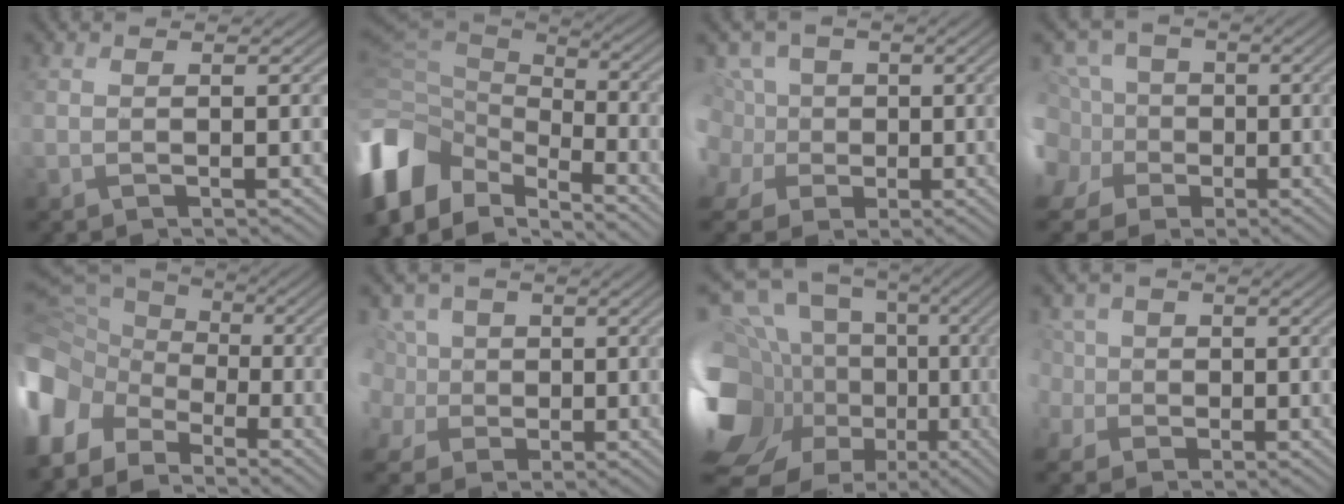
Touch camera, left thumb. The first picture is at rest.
{"total": 14.0, "force": [-6.5, 8.8, 8.7], "torque": [-0.259, -0.018, -0.116]}
{"total": 8.3, "force": [0.2, 7.3, 3.9], "torque": [-0.124, 0.014, -0.024]}
{"total": 9.5, "force": [-1.8, 8.6, 3.5], "torque": [-0.110, 0.006, -0.064]}
{"total": 12.8, "force": [-6.0, 9.1, 6.8], "torque": [-0.220, -0.035, -0.101]}
{"total": 6.3, "force": [0.7, 5.5, 3.1], "torque": [-0.100, 0.013, -0.003]}
{"total": 21.2, "force": [-4.5, 16.8, 12.1], "torque": [-0.305, 0.008, -0.082]}
{"total": 4.5, "force": [0.8, 4.0, 2.1], "torque": [-0.076, 0.005, 0.007]}